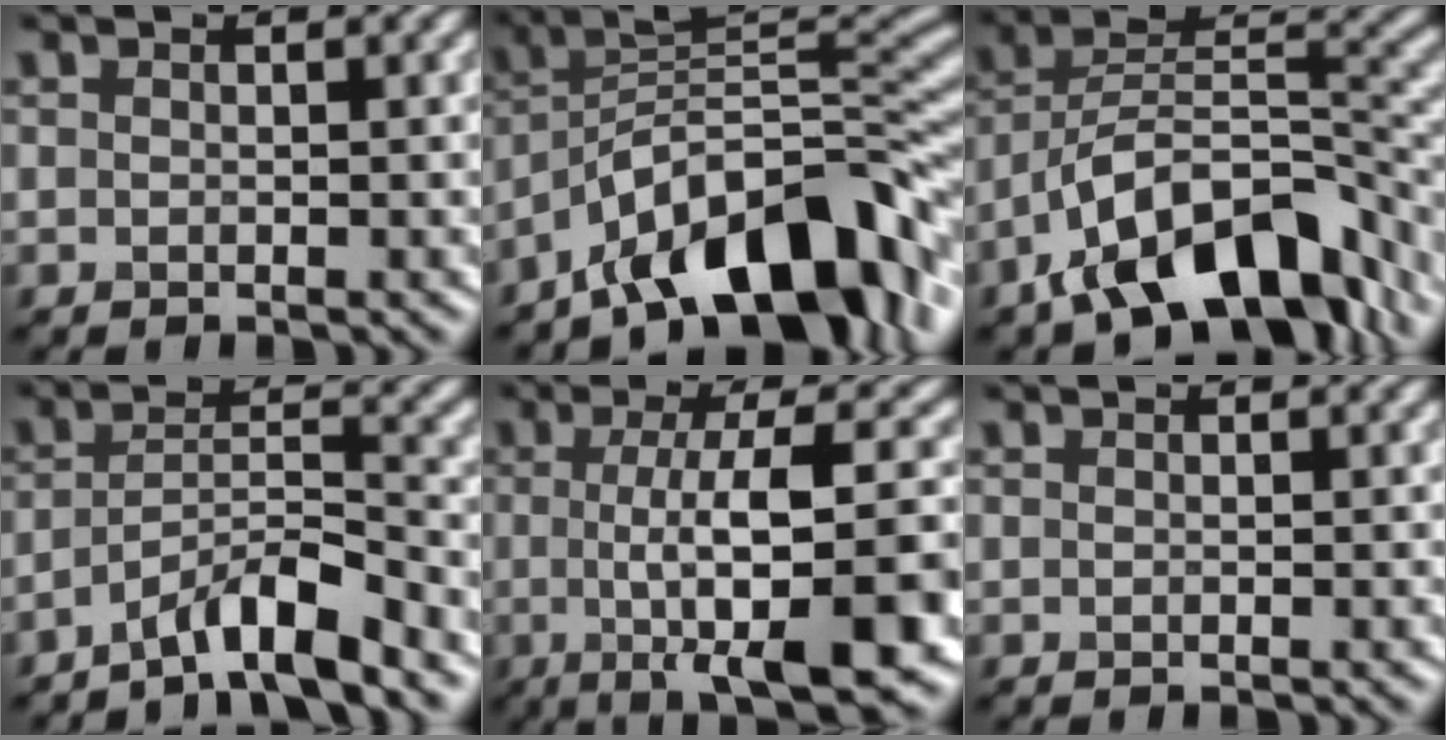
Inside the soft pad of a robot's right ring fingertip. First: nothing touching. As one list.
[{"total": 11.9, "force": [-6.9, 4.4, 8.7], "torque": [-0.114, 0.022, -0.128]}, {"total": 12.3, "force": [-7.4, 5.6, 8.0], "torque": [-0.127, 0.009, -0.141]}, {"total": 5.5, "force": [-4.2, 0.7, 3.6], "torque": [-0.057, 0.011, -0.077]}, {"total": 12.1, "force": [-2.1, 3.2, 11.5], "torque": [-0.145, 0.005, -0.038]}, {"total": 0.0}]